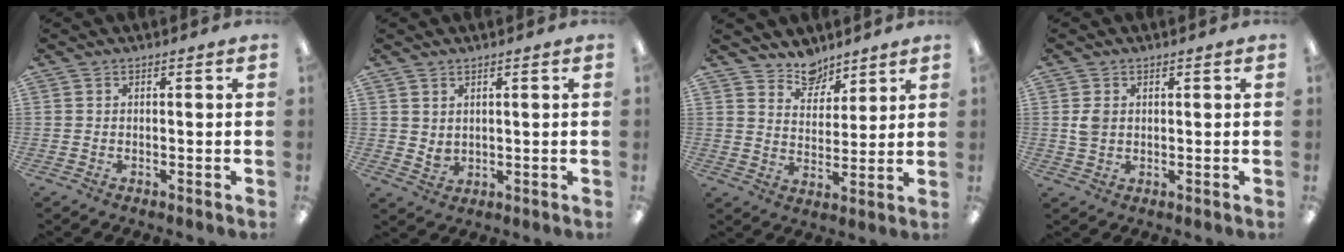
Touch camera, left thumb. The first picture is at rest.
{"total": 2.8, "force": [2.3, 1.6, 0.4], "torque": [-0.003, -0.016, 0.041]}
{"total": 8.4, "force": [7.2, 4.3, 0.9], "torque": [-0.018, -0.052, 0.135]}
{"total": 3.1, "force": [1.0, 2.5, 1.6], "torque": [-0.026, 0.001, 0.018]}